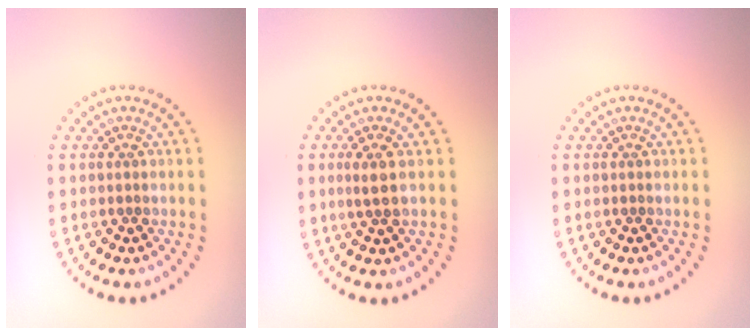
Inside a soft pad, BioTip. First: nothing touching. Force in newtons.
{"total": 1.6, "press": 1.4, "slide": 0.8}
{"total": 0.0}